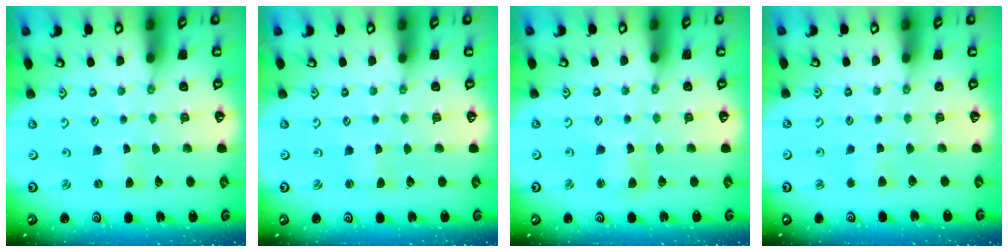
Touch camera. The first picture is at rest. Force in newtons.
{"total": 0.0}
{"total": 2.9, "press": 2.9, "slide": 0.3}
{"total": 2.8, "press": 2.7, "slide": 0.5}